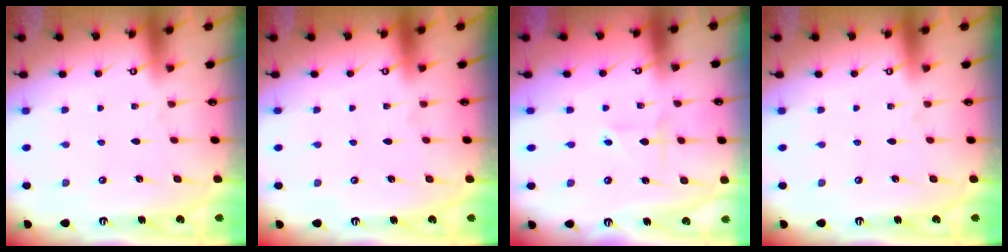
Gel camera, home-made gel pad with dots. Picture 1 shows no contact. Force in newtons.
{"total": 0.0}
{"total": 1.9, "press": 1.9, "slide": 0.3}
{"total": 0.0}